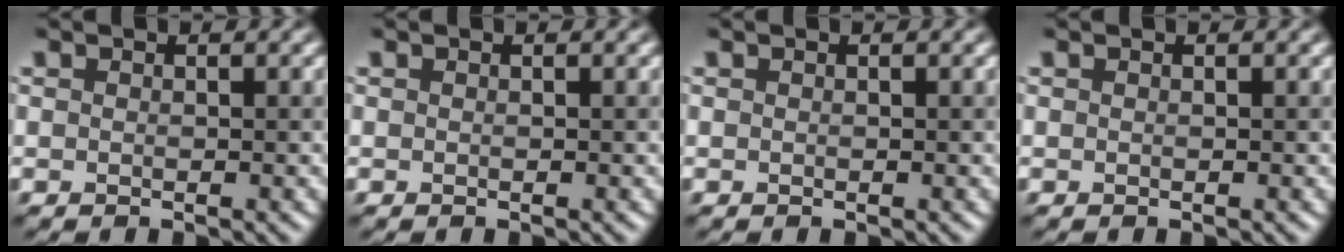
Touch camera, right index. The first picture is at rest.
{"total": 0.0}
{"total": 0.0}
{"total": 0.0}